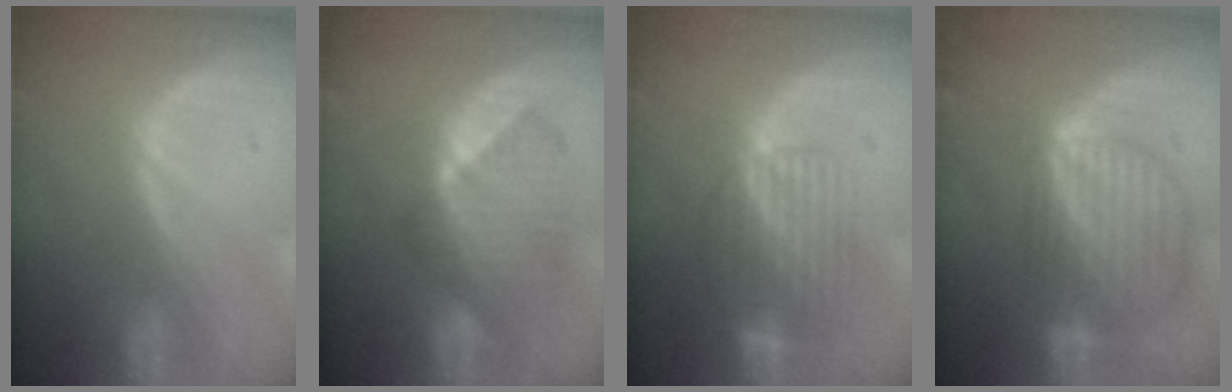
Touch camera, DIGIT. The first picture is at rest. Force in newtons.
{"total": 7.6, "press": 7.5, "slide": 0.7}
{"total": 8.5, "press": 7.2, "slide": 4.5}
{"total": 9.7, "press": 8.2, "slide": 5.2}